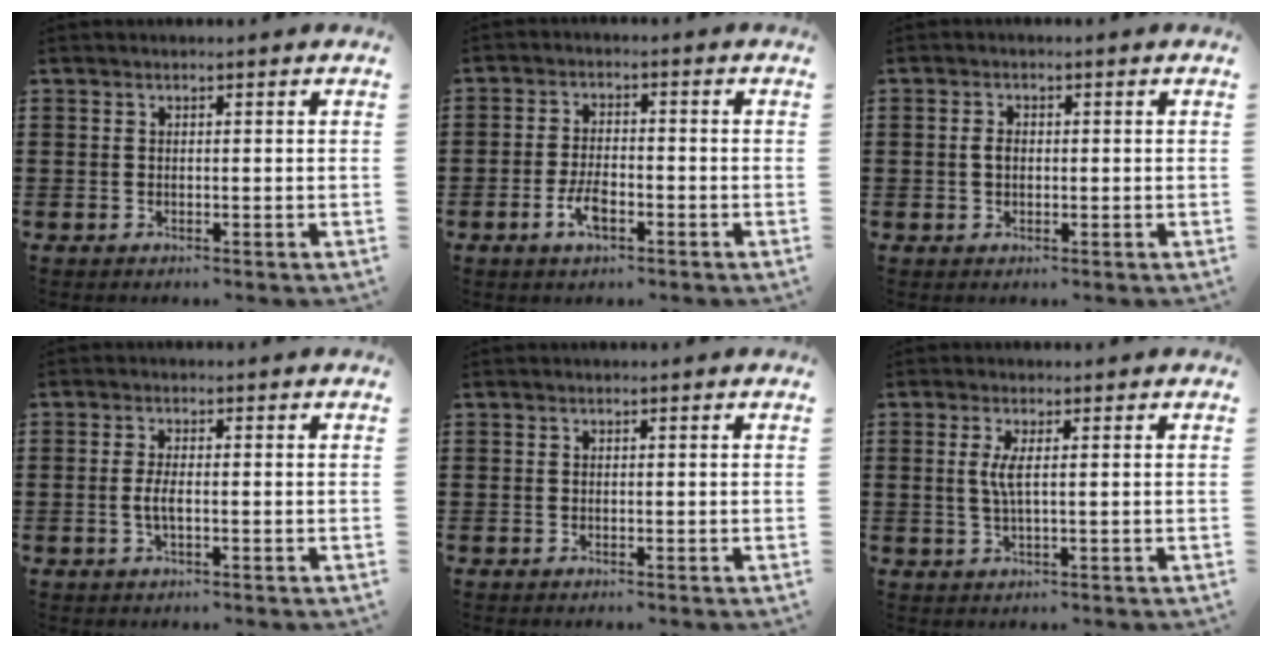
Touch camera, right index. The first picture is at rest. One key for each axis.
{"total": 4.5, "fx": -2.0, "fy": 2.0, "fz": 3.5, "tx": -0.080, "ty": -0.003, "tz": -0.041}
{"total": 1.7, "fx": -0.1, "fy": 1.0, "fz": 1.4, "tx": -0.028, "ty": 0.006, "tz": -0.002}
{"total": 2.7, "fx": -0.5, "fy": 0.6, "fz": 2.6, "tx": -0.062, "ty": -0.008, "tz": -0.014}
{"total": 0.0}
{"total": 2.9, "fx": 0.4, "fy": 0.1, "fz": 2.9, "tx": -0.065, "ty": -0.007, "tz": 0.002}